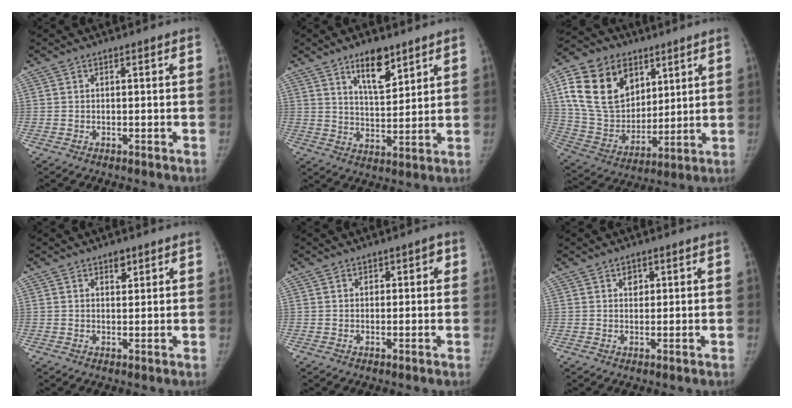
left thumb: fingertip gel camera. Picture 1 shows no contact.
{"total": 9.1, "force": [5.9, 3.5, 5.9], "torque": [-0.076, -0.043, 0.102]}
{"total": 21.5, "force": [8.9, 15.4, 12.0], "torque": [-0.204, -0.021, 0.170]}
{"total": 2.3, "force": [1.5, 1.3, 1.1], "torque": [-0.003, -0.009, 0.023]}
{"total": 2.4, "force": [0.8, 1.9, 1.2], "torque": [0.010, 0.001, 0.007]}
{"total": 2.0, "force": [1.0, 1.5, 0.9], "torque": [-0.004, -0.004, 0.015]}